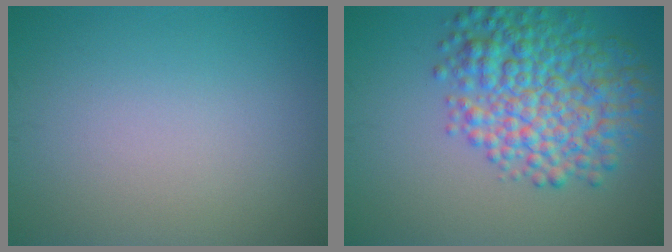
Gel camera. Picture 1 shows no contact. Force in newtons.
{"total": 8.0, "press": 8.0, "slide": 0.0}